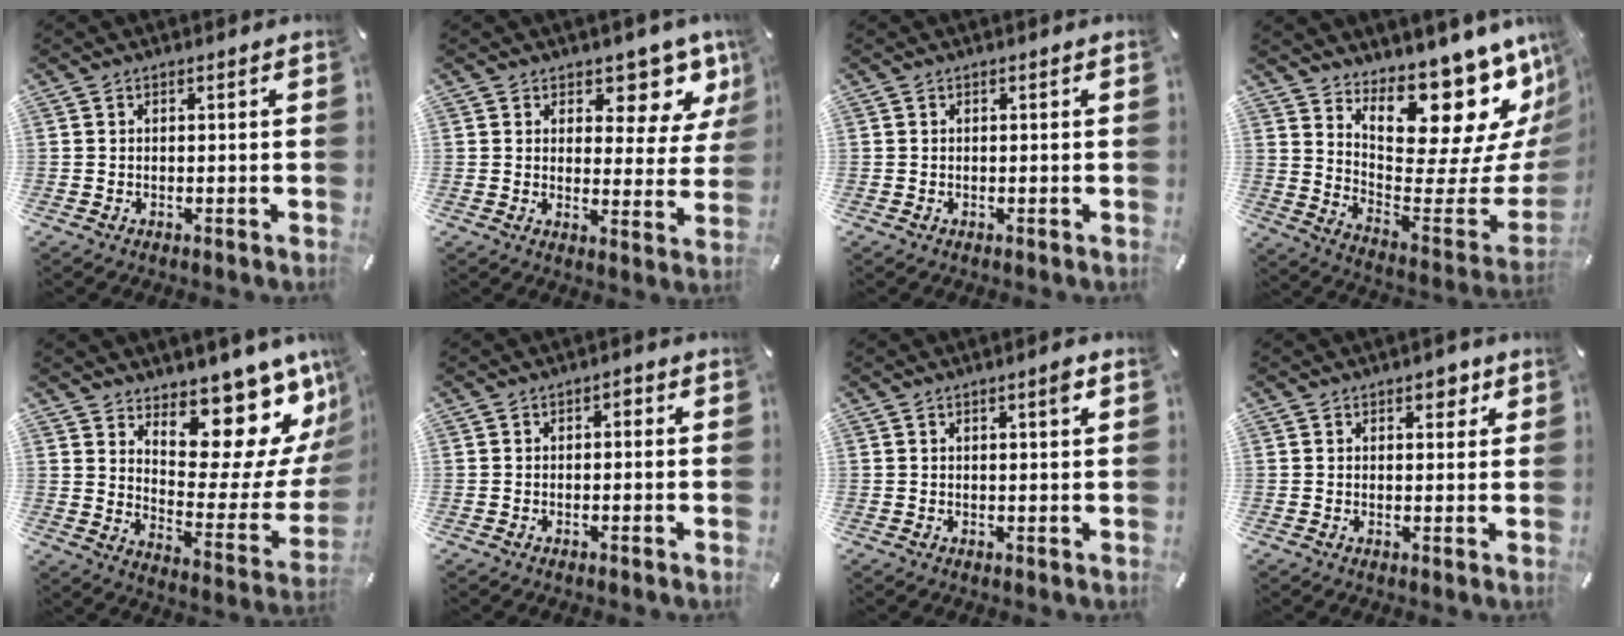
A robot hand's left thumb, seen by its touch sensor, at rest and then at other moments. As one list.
[{"total": 9.8, "force": [7.1, 4.8, 4.8], "torque": [-0.050, -0.063, 0.119]}, {"total": 0.0}, {"total": 19.8, "force": [15.0, 7.8, 10.2], "torque": [-0.103, -0.131, 0.244]}, {"total": 15.7, "force": [13.0, 6.2, 6.3], "torque": [-0.065, -0.124, 0.215]}, {"total": 1.1, "force": [-0.5, 0.8, 0.6], "torque": [-0.013, 0.007, -0.013]}, {"total": 2.4, "force": [1.1, 0.5, 2.1], "torque": [-0.035, 0.000, 0.016]}, {"total": 3.2, "force": [1.8, 2.1, 1.7], "torque": [-0.006, -0.006, 0.023]}]